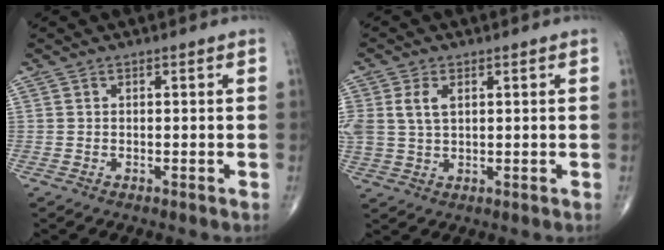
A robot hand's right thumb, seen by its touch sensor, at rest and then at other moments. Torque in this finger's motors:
{"motor_torque": [0.12, 0.10, 0.58, 0.29, 0.08]}